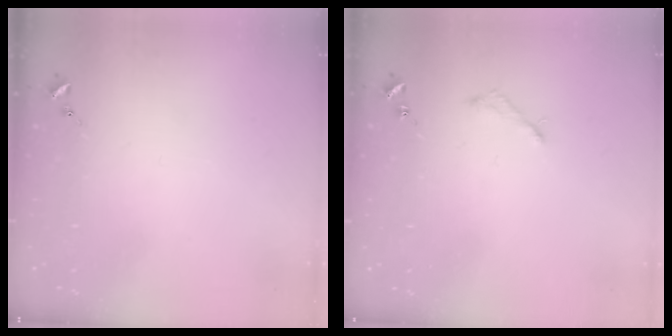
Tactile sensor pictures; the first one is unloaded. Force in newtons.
{"total": 2.2, "press": 2.2, "slide": 0.2}